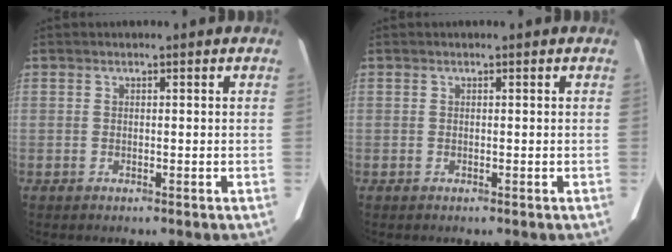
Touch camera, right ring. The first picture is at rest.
{"total": 0.0}